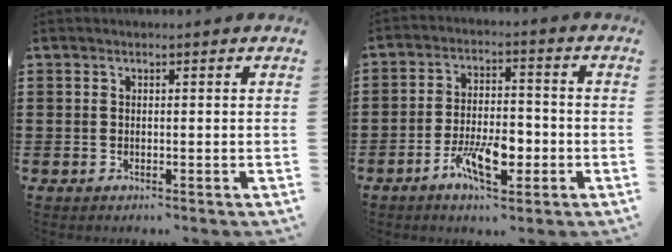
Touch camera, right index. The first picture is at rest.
{"total": 8.6, "force": [-3.7, 3.8, 6.7], "torque": [-0.130, 0.004, -0.066]}